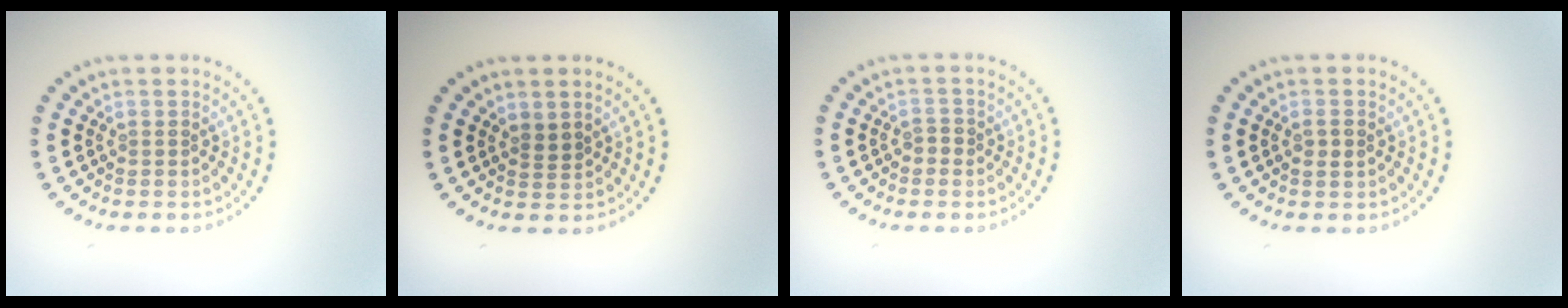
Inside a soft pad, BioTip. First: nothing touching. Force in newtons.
{"total": 1.2, "press": 1.0, "slide": 0.7}
{"total": 1.0, "press": 0.9, "slide": 0.3}
{"total": 1.1, "press": 1.1, "slide": 0.3}